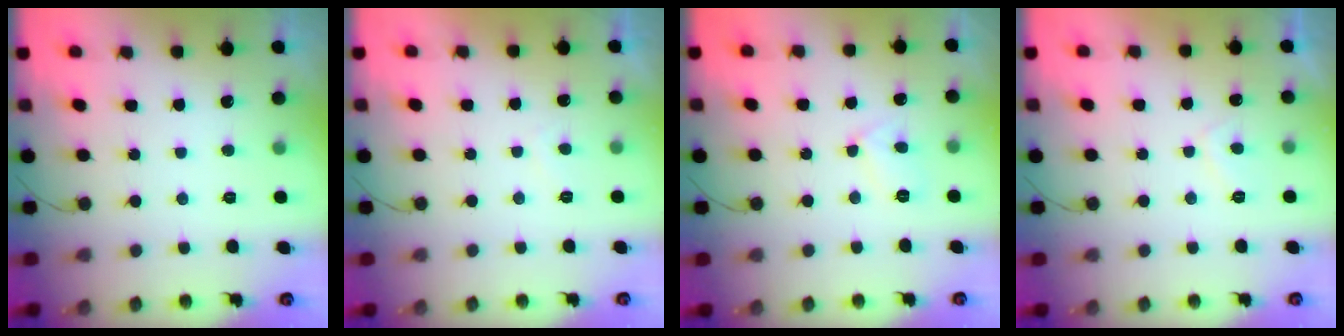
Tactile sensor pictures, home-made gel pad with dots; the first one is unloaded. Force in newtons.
{"total": 1.1, "press": 0.8, "slide": 0.7}
{"total": 5.6, "press": 5.5, "slide": 0.6}
{"total": 2.8, "press": 2.7, "slide": 0.9}